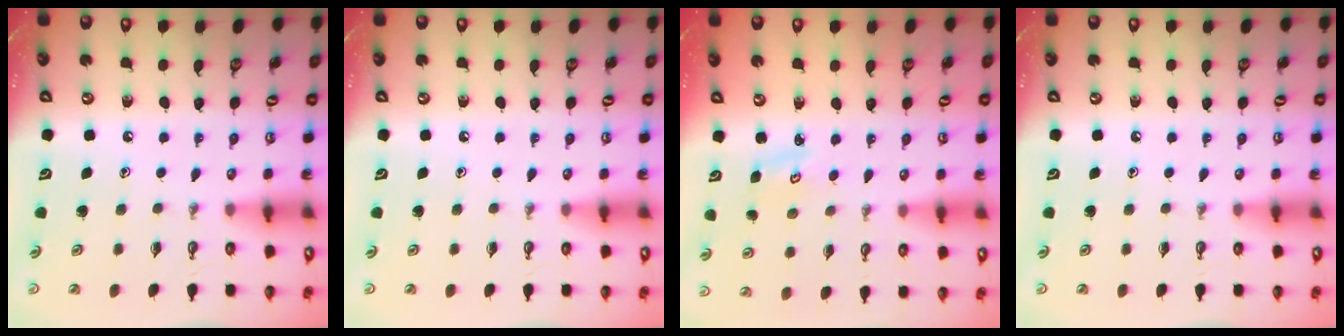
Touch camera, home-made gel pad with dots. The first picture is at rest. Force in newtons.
{"total": 0.0}
{"total": 2.6, "press": 2.6, "slide": 0.2}
{"total": 0.0}